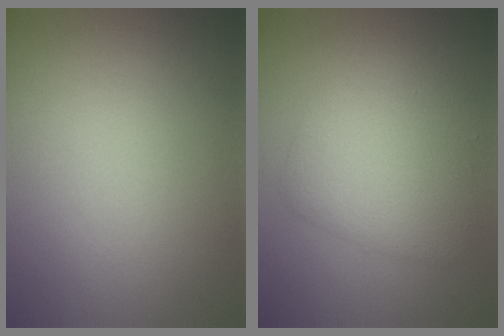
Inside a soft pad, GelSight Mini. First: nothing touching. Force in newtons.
{"total": 4.8, "press": 4.8, "slide": 0.3}